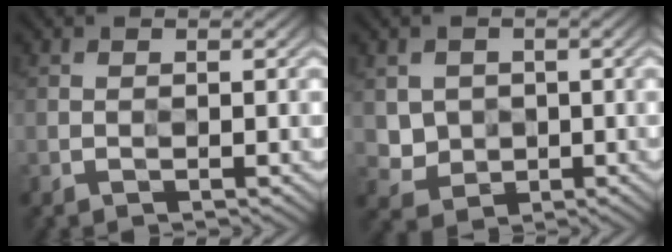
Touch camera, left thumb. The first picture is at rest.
{"total": 3.4, "force": [1.8, 2.8, -0.7], "torque": [-0.005, -0.008, 0.032]}